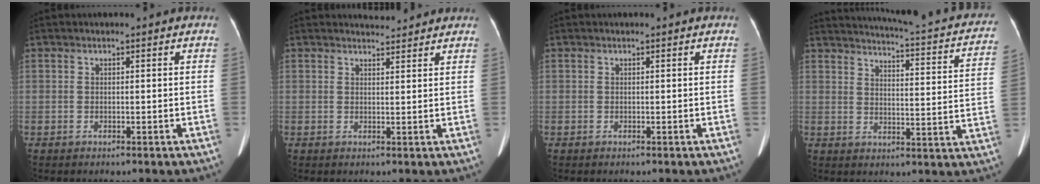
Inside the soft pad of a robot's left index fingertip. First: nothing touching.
{"total": 3.0, "force": [3.0, 0.3, 0.2], "torque": [-0.011, 0.008, 0.041]}
{"total": 0.0}
{"total": 21.6, "force": [18.8, 3.3, 10.1], "torque": [-0.135, -0.030, 0.208]}